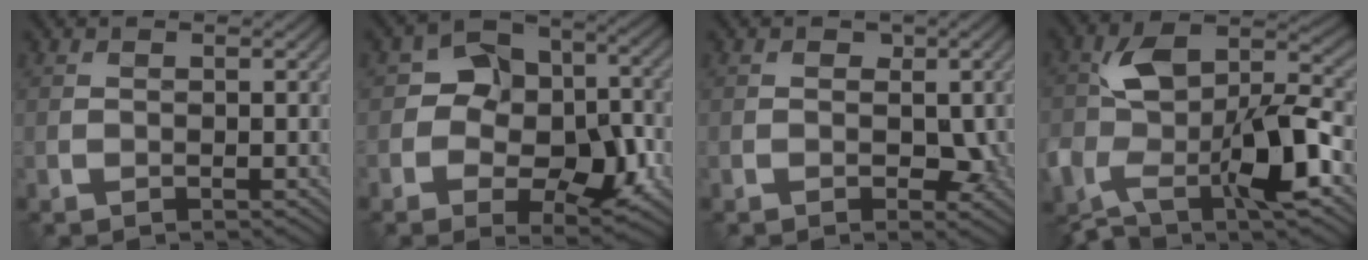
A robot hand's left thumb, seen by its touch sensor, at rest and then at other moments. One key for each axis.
{"total": 9.5, "fx": -1.8, "fy": 6.8, "fz": 6.4, "tx": -0.099, "ty": 0.000, "tz": -0.038}
{"total": 2.7, "fx": -0.3, "fy": 2.1, "fz": 1.6, "tx": -0.016, "ty": -0.006, "tz": -0.009}
{"total": 13.4, "fx": -4.4, "fy": 6.9, "fz": 10.6, "tx": -0.213, "ty": -0.009, "tz": -0.082}